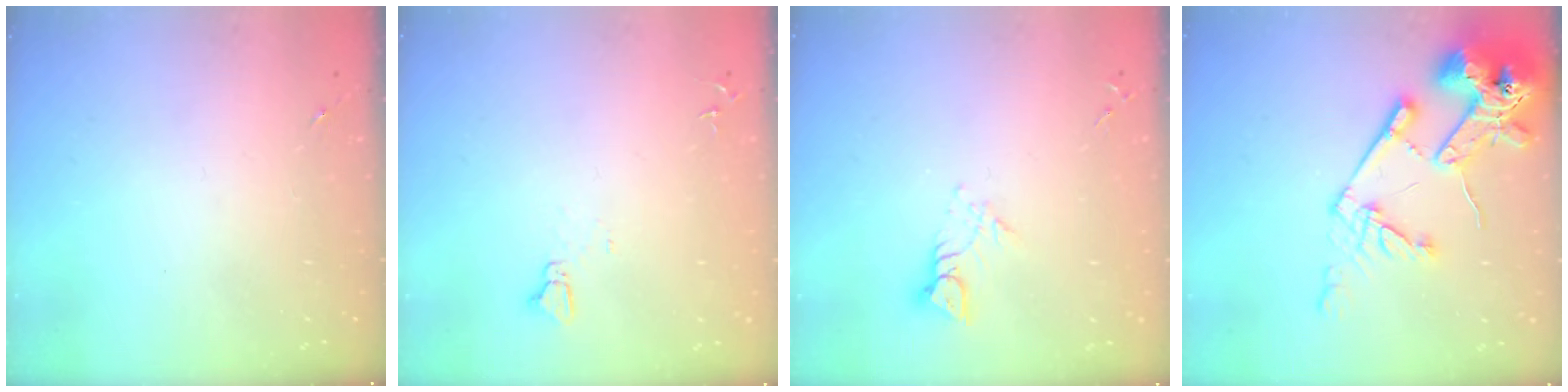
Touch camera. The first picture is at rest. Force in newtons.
{"total": 3.2, "press": 3.1, "slide": 0.3}
{"total": 5.6, "press": 5.6, "slide": 0.5}
{"total": 22.8, "press": 22.6, "slide": 2.9}